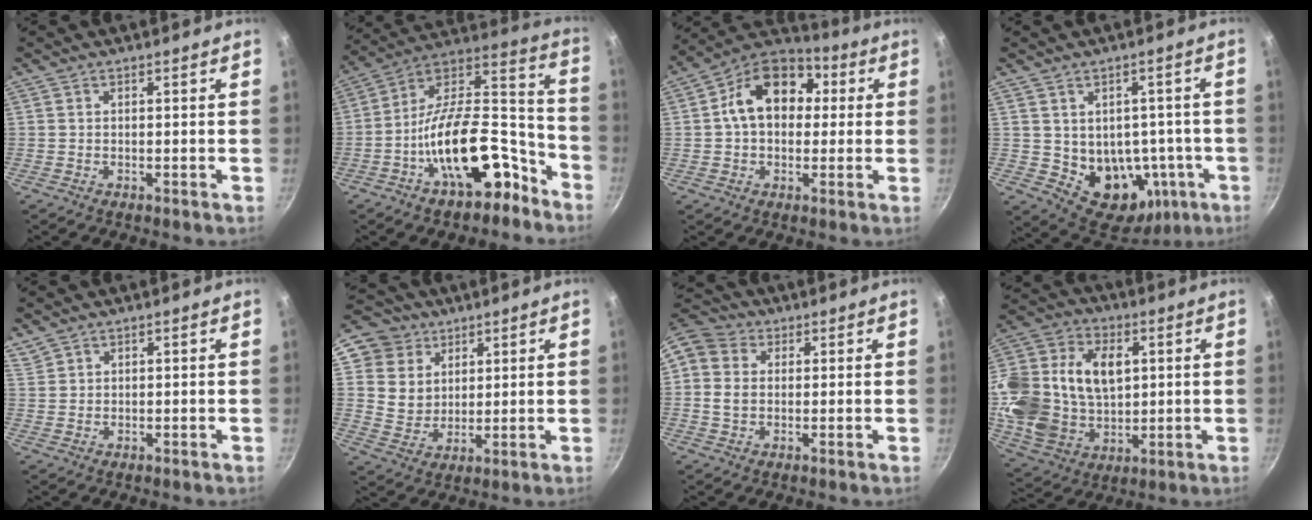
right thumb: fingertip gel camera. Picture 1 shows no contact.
{"total": 22.3, "force": [-10.8, 10.9, 16.2], "torque": [-0.202, 0.104, -0.174]}
{"total": 15.4, "force": [2.4, 11.2, 10.3], "torque": [-0.129, 0.030, 0.019]}
{"total": 14.8, "force": [-2.7, 11.4, 9.0], "torque": [-0.073, 0.008, -0.011]}
{"total": 2.4, "force": [2.0, 1.3, 0.3], "torque": [0.005, 0.005, 0.043]}
{"total": 10.5, "force": [5.1, 8.7, 2.8], "torque": [-0.015, -0.015, 0.094]}
{"total": 8.7, "force": [1.5, 7.3, 4.5], "torque": [-0.073, 0.010, 0.009]}
{"total": 24.1, "force": [3.7, 17.3, 16.4], "torque": [-0.316, 0.012, 0.074]}